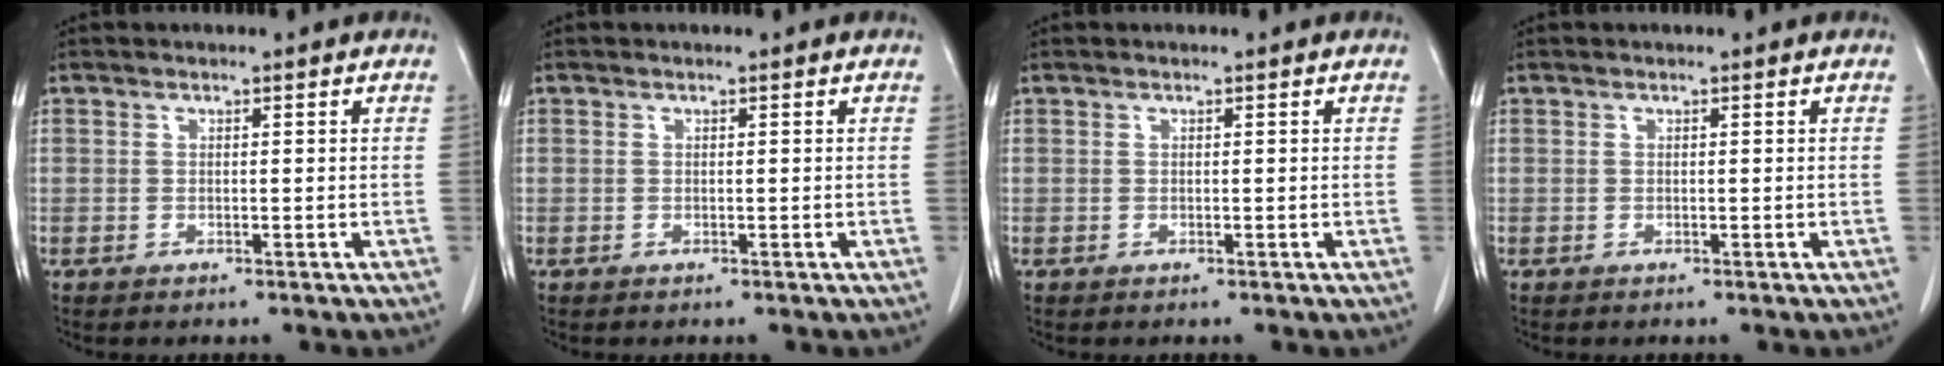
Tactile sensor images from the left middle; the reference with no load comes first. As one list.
[{"total": 0.0}, {"total": 0.0}, {"total": 0.0}]